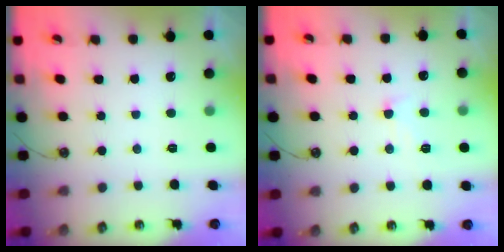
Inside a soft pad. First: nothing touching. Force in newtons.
{"total": 2.6, "press": 2.5, "slide": 0.6}